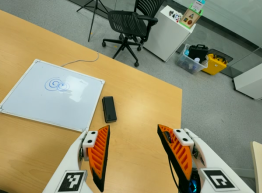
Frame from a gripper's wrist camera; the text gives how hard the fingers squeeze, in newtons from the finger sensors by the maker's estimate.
{"total": 0.0}